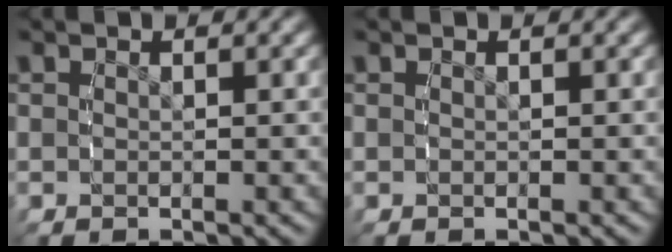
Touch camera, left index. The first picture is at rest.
{"total": 0.0}